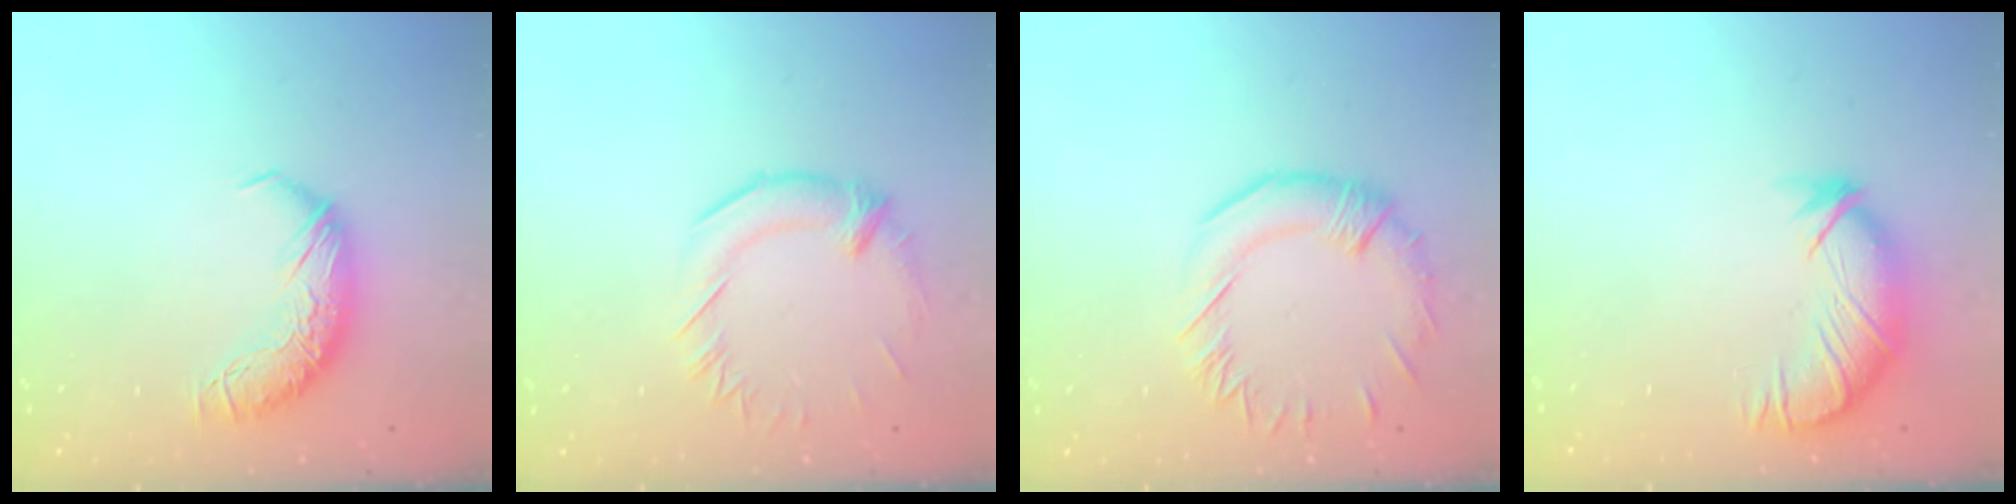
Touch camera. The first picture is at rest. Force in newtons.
{"total": 1.4, "press": 0.7, "slide": 1.2}
{"total": 2.0, "press": 1.8, "slide": 1.0}
{"total": 3.9, "press": 3.4, "slide": 2.0}